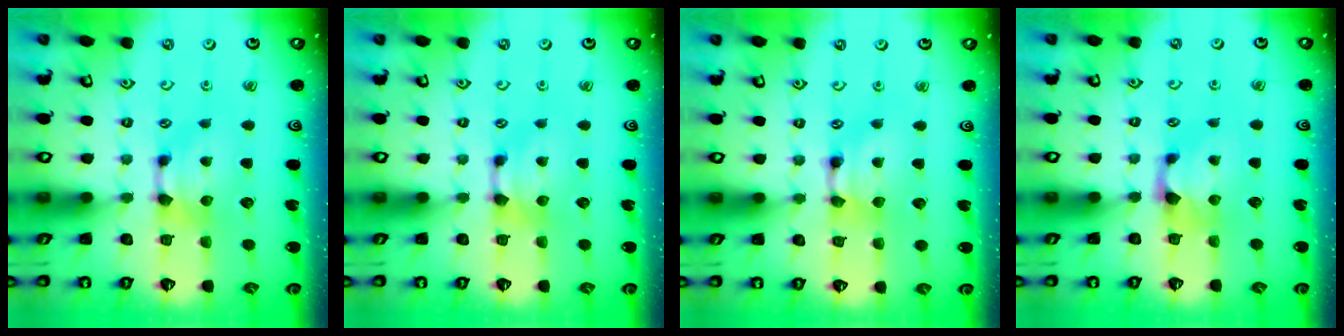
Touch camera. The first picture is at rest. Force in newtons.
{"total": 0.0}
{"total": 1.6, "press": 1.6, "slide": 0.2}
{"total": 0.8, "press": 0.1, "slide": 0.8}